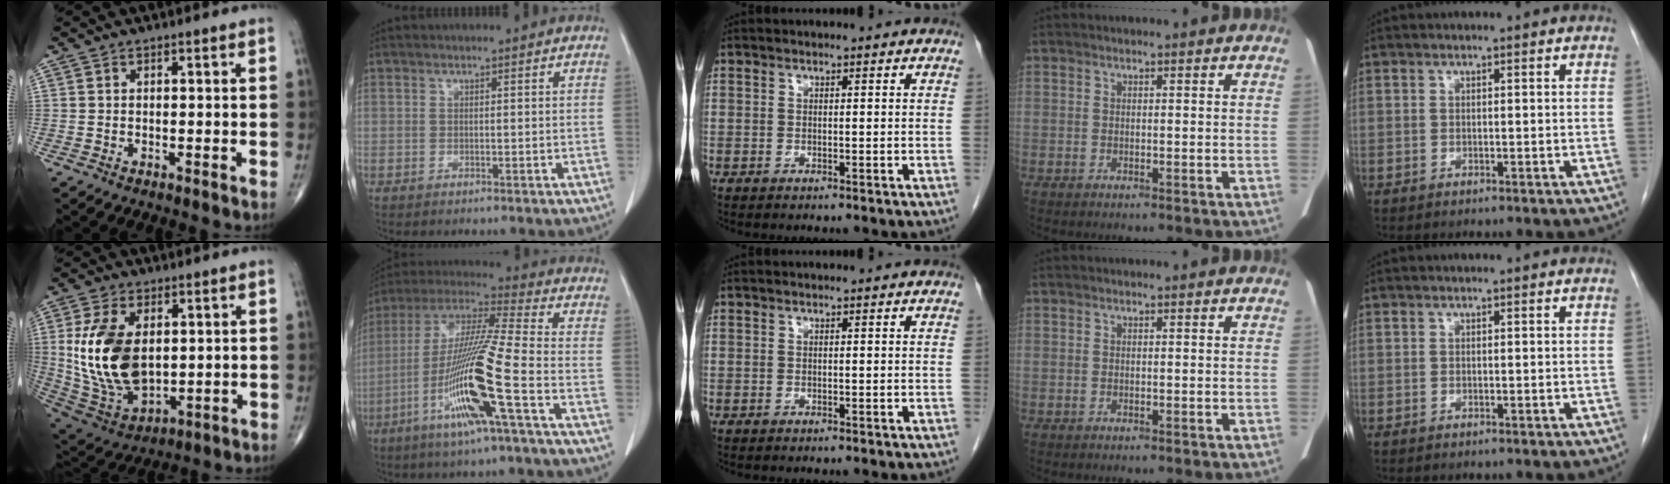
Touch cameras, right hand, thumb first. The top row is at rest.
{"thumb": {"total": 18.2, "force": [2.1, 10.6, 14.6], "torque": [-0.284, -0.019, 0.058]}, "index": {"total": 17.3, "force": [-6.3, -0.7, 16.1], "torque": [-0.332, -0.020, -0.126]}}